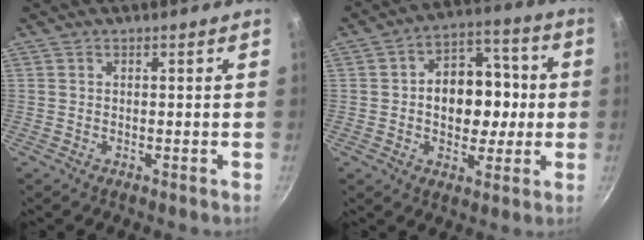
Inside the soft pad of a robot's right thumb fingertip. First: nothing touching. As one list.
[{"total": 14.1, "force": [-0.2, 10.3, 9.6], "torque": [-0.089, 0.025, -0.011]}]